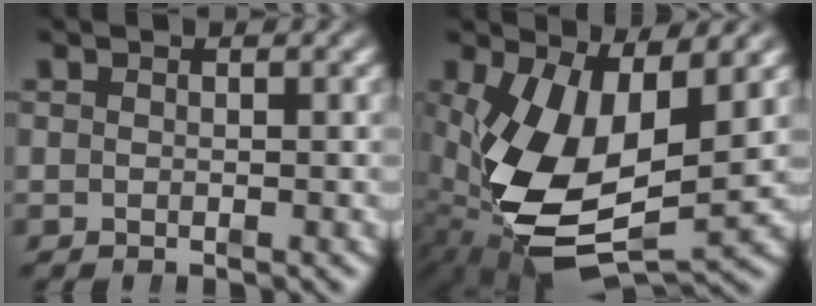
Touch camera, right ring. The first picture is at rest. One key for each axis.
{"total": 11.9, "fx": -1.7, "fy": 6.7, "fz": 9.6, "tx": -0.216, "ty": -0.053, "tz": 0.007}